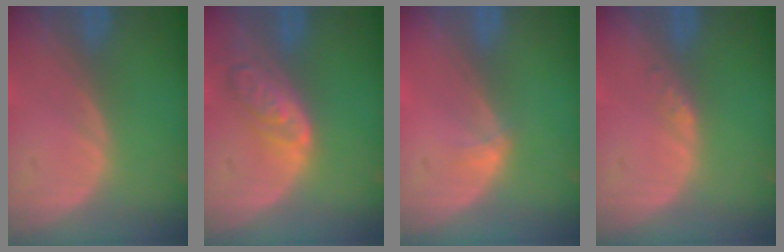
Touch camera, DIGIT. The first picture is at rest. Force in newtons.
{"total": 6.3, "press": 5.6, "slide": 2.9}
{"total": 1.3, "press": 0.9, "slide": 0.9}
{"total": 1.1, "press": 1.1, "slide": 0.1}